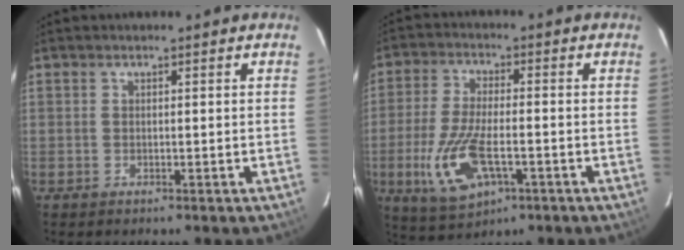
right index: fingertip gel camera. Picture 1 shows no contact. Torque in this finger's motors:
{"motor_torque": [1.42, -0.56, 0.29, 0.11]}